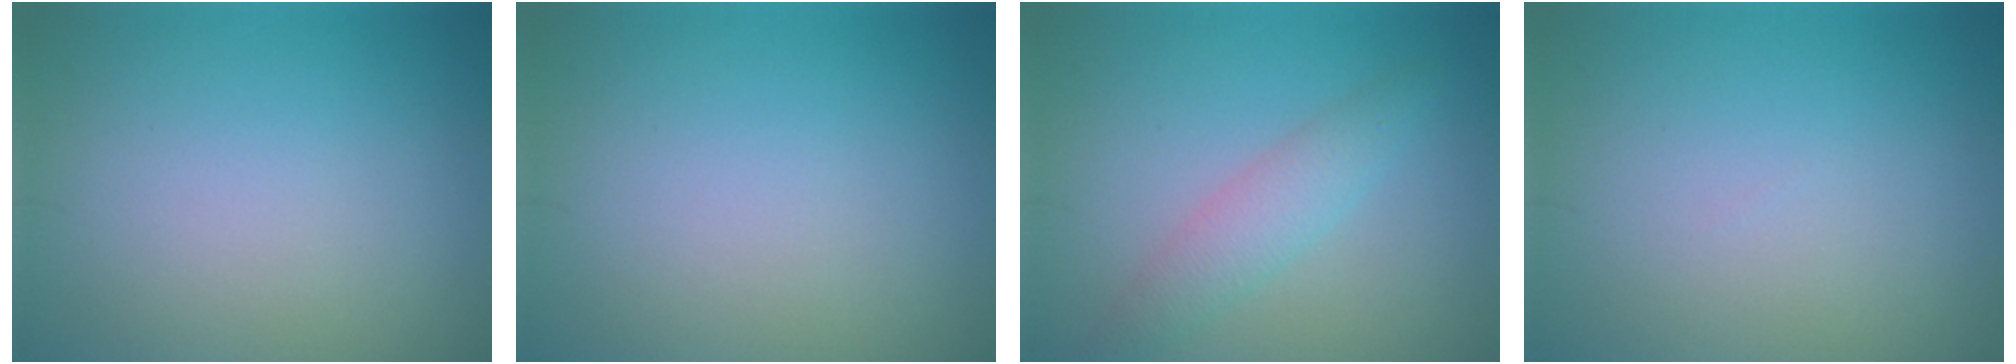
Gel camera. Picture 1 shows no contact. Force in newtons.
{"total": 0.0}
{"total": 2.8, "press": 2.8, "slide": 0.1}
{"total": 0.0}